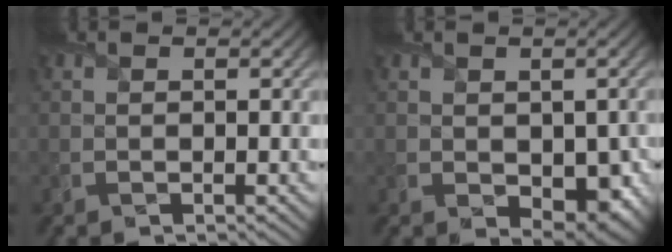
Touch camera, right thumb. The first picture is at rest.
{"total": 5.2, "force": [-0.7, 3.5, 3.8], "torque": [-0.071, -0.025, 0.005]}